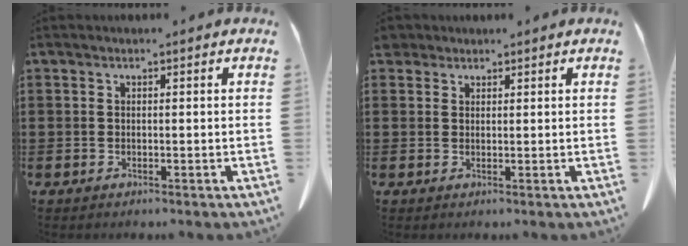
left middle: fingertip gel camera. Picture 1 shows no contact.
{"total": 2.0, "force": [1.7, 1.0, 0.4], "torque": [-0.015, 0.008, 0.034]}